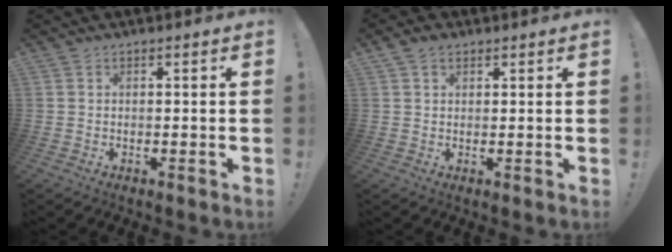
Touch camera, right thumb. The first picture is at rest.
{"total": 2.7, "force": [1.7, 1.7, 1.2], "torque": [-0.023, -0.001, 0.032]}